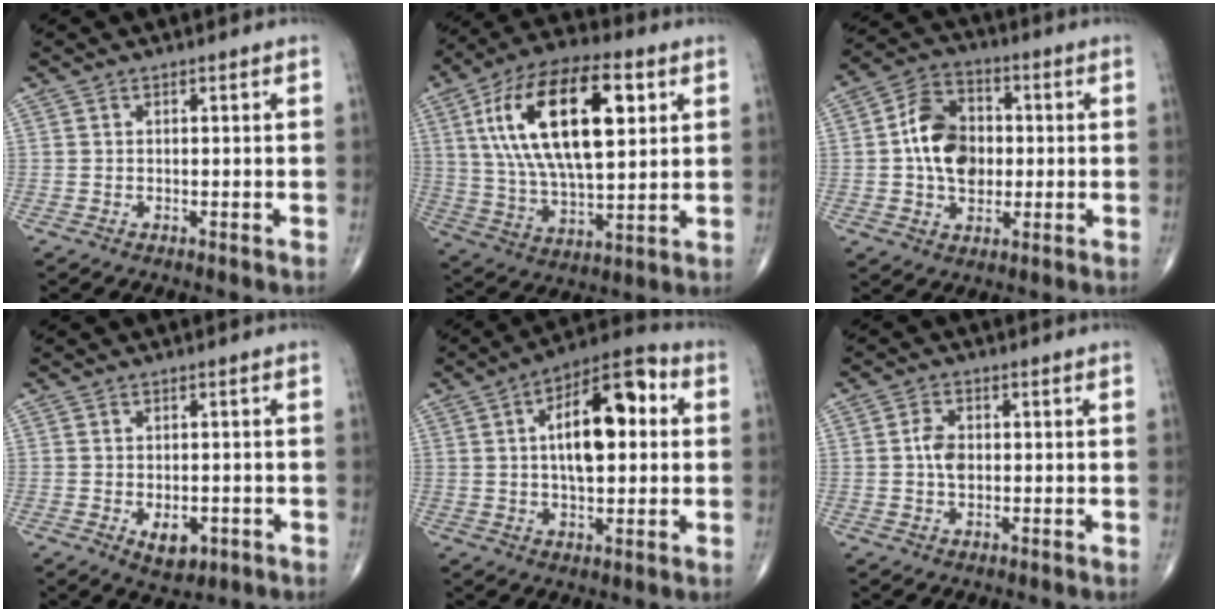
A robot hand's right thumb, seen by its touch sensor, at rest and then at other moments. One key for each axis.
{"total": 23.5, "fx": 6.8, "fy": 10.3, "fz": 20.0, "tx": -0.357, "ty": -0.004, "tz": 0.116}
{"total": 12.2, "fx": 0.1, "fy": 8.7, "fz": 8.7, "tx": -0.128, "ty": 0.019, "tz": -0.003}
{"total": 4.8, "fx": -1.7, "fy": 2.8, "fz": 3.5, "tx": -0.042, "ty": 0.000, "tz": -0.015}
{"total": 16.5, "fx": 2.9, "fy": 7.4, "fz": 14.4, "tx": -0.207, "ty": 0.021, "tz": 0.038}
{"total": 3.9, "fx": 0.1, "fy": 2.5, "fz": 3.0, "tx": -0.054, "ty": 0.005, "tz": -0.002}